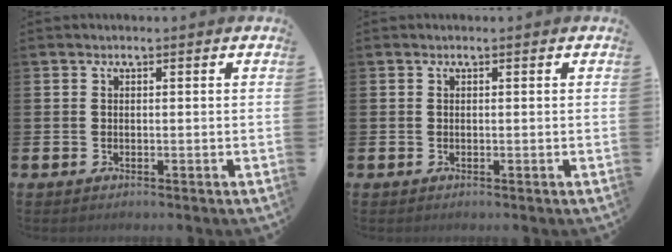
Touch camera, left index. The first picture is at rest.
{"total": 0.0}